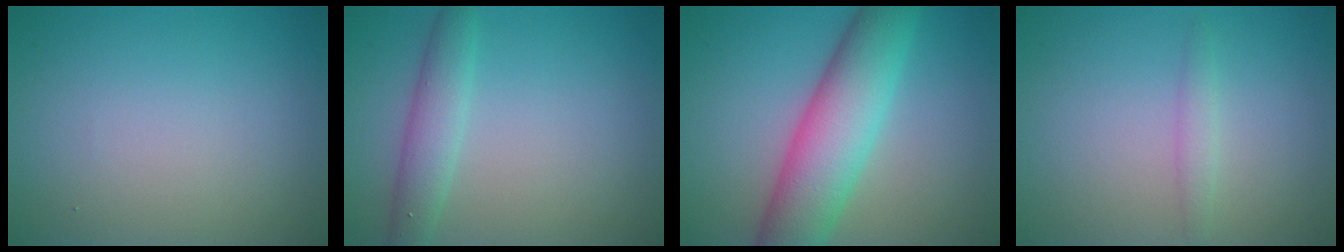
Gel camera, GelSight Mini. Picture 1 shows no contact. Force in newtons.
{"total": 3.0, "press": 3.0, "slide": 0.1}
{"total": 8.1, "press": 8.1, "slide": 0.1}
{"total": 1.3, "press": 1.3, "slide": 0.0}